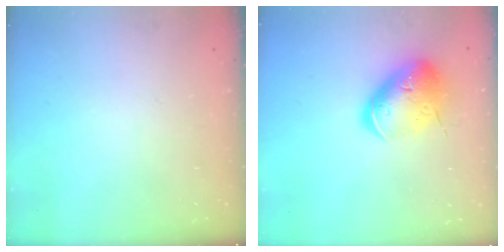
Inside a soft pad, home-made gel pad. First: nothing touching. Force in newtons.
{"total": 17.0, "press": 16.8, "slide": 2.7}